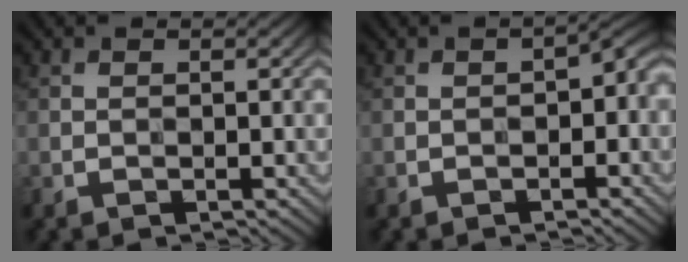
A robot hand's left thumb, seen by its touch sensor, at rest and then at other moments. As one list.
[{"total": 4.1, "force": [-1.4, 2.2, 3.2], "torque": [-0.041, -0.001, -0.027]}]